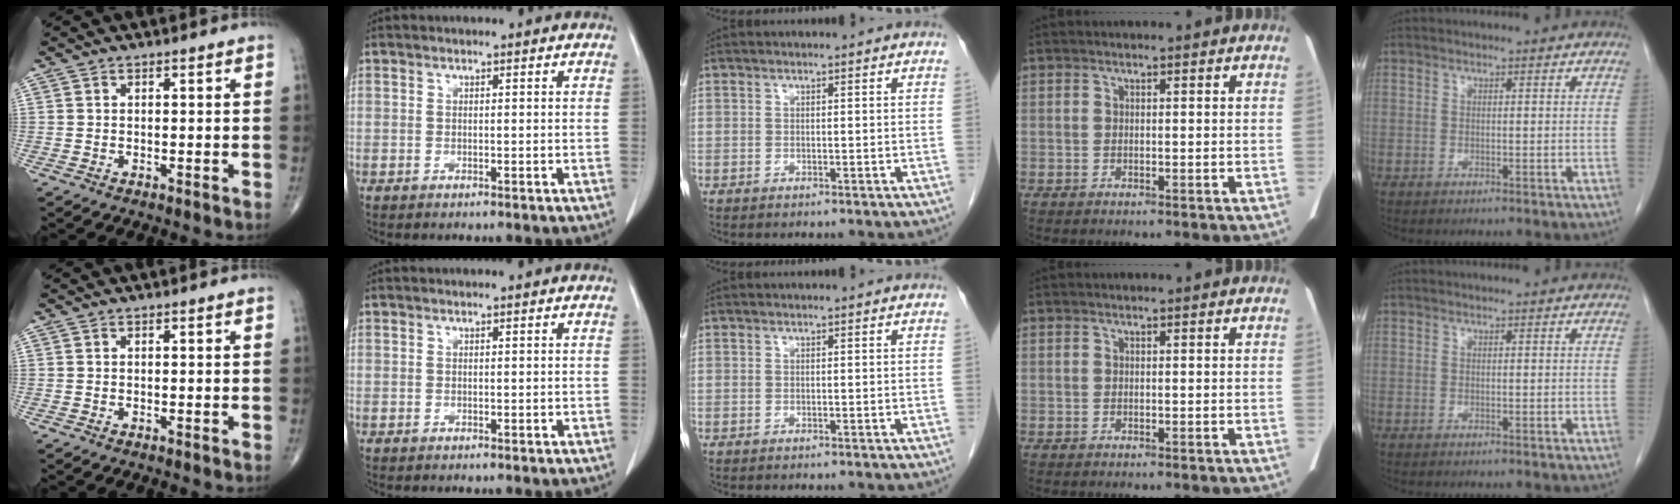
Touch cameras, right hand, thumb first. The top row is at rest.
{}